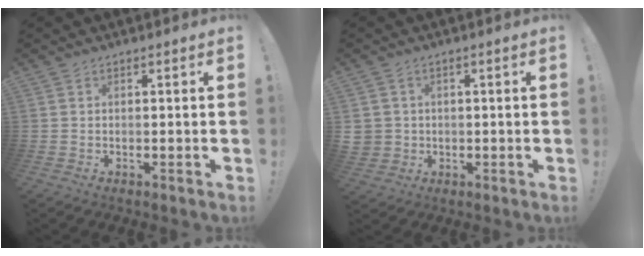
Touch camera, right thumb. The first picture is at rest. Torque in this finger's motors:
{"motor_torque": [0.18, -0.01, 0.38, -0.01, 0.00]}